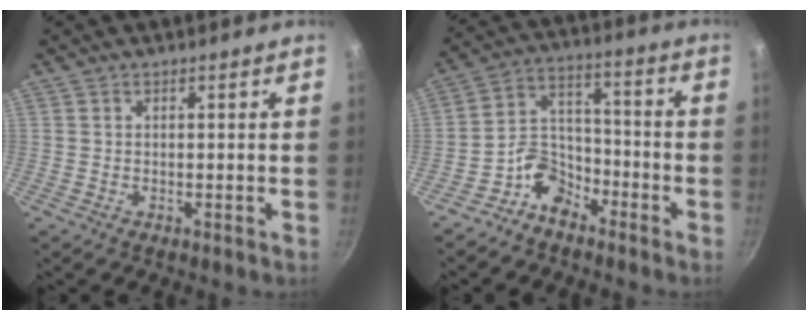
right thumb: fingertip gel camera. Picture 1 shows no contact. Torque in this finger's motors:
{"motor_torque": [3.36, 1.64, -0.24, -0.25, 0.00]}